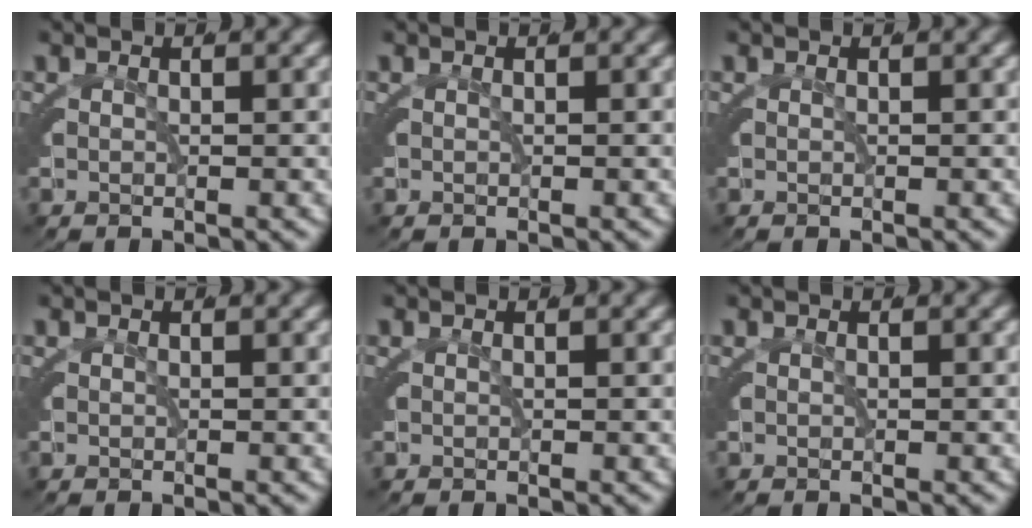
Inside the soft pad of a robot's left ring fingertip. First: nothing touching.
{"total": 0.0}
{"total": 0.0}
{"total": 0.0}
{"total": 0.0}
{"total": 0.0}